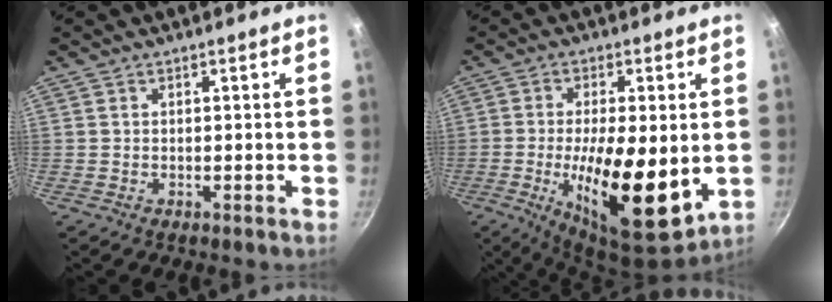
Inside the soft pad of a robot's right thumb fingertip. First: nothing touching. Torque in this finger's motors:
{"motor_torque": [2.48, 2.40, 2.29, -0.08, 0.66]}